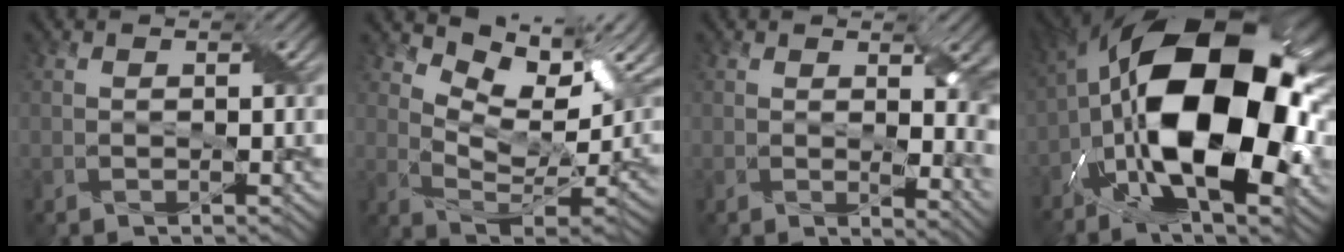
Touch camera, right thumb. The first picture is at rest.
{"total": 12.6, "force": [6.4, 5.3, 9.4], "torque": [-0.174, 0.004, 0.119]}
{"total": 6.1, "force": [1.6, 3.0, 5.1], "torque": [-0.065, -0.017, 0.037]}
{"total": 21.1, "force": [-2.6, 11.5, 17.6], "torque": [-0.352, -0.009, -0.037]}